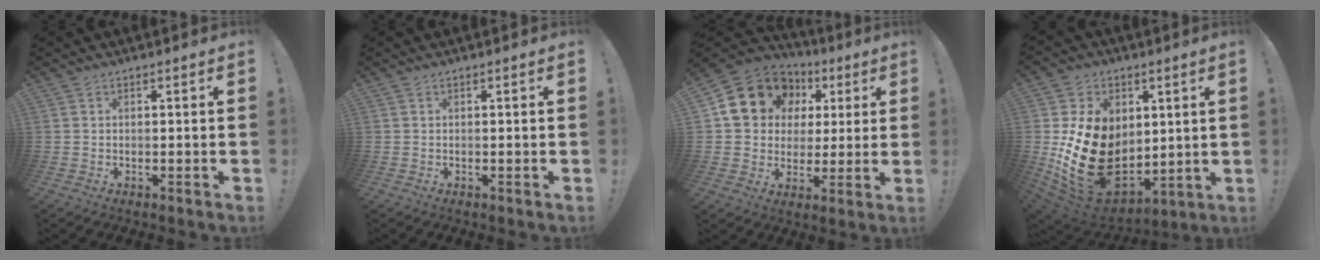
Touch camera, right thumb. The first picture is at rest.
{"total": 0.0}
{"total": 16.7, "force": [7.1, 13.5, 6.9], "torque": [-0.104, -0.029, 0.151]}
{"total": 25.3, "force": [0.6, 18.6, 17.1], "torque": [-0.314, -0.017, 0.043]}